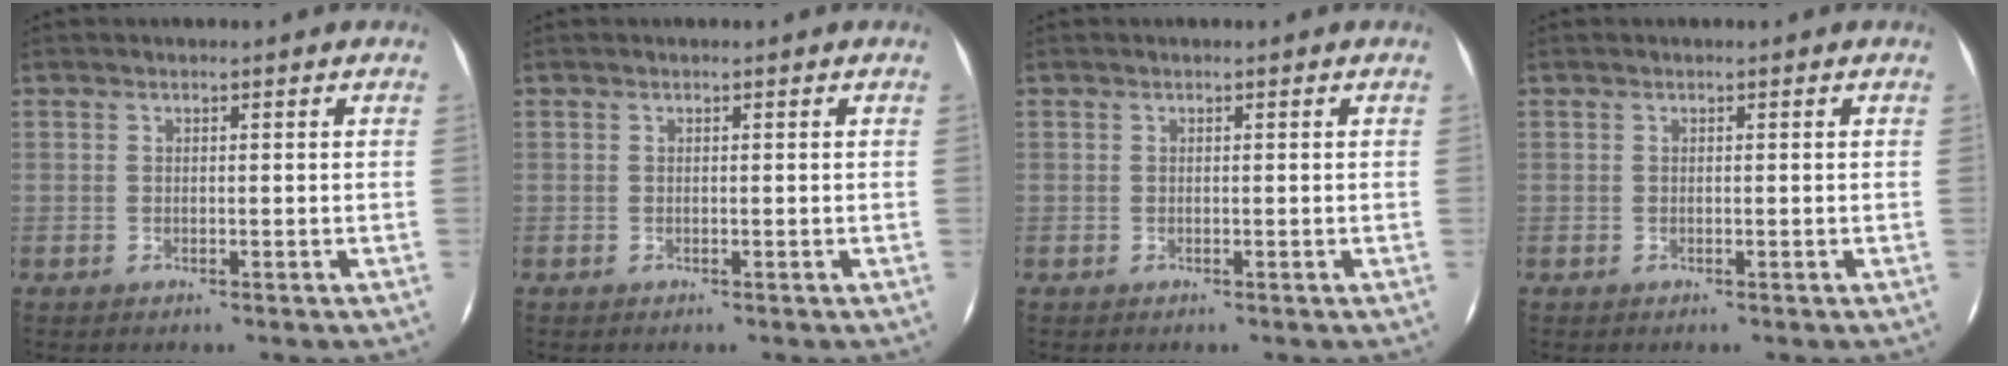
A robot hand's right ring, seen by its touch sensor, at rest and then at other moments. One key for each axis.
{"total": 0.0}
{"total": 0.0}
{"total": 0.0}